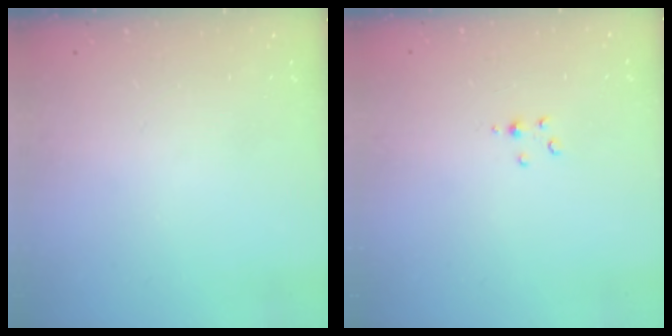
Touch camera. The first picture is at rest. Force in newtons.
{"total": 2.8, "press": 2.8, "slide": 0.3}